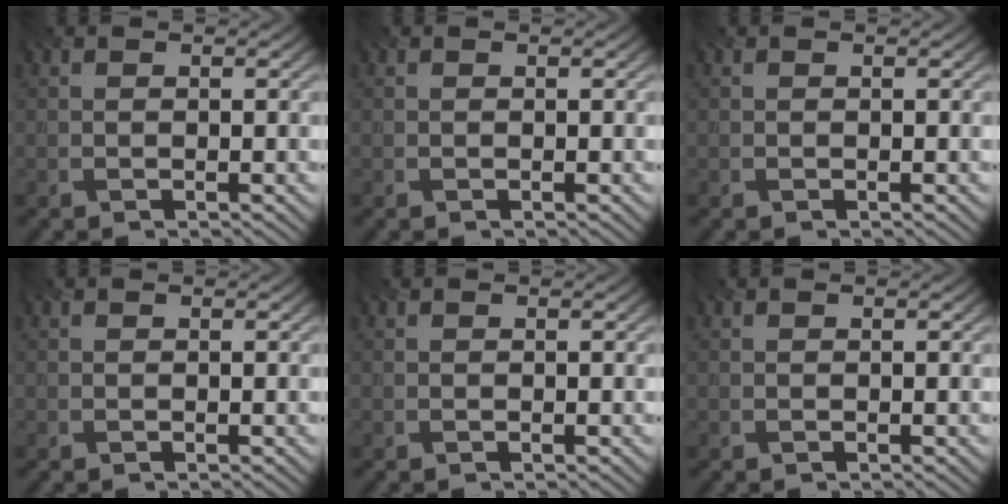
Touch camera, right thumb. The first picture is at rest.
{"total": 0.0}
{"total": 0.0}
{"total": 0.0}
{"total": 0.0}
{"total": 0.0}